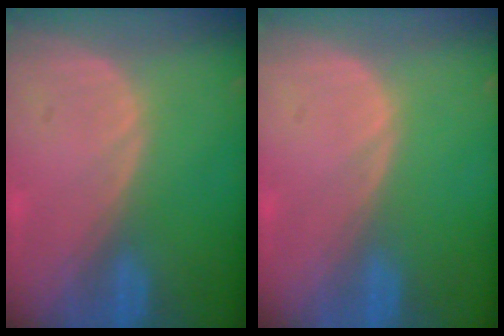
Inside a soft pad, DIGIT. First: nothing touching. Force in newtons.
{"total": 0.0}